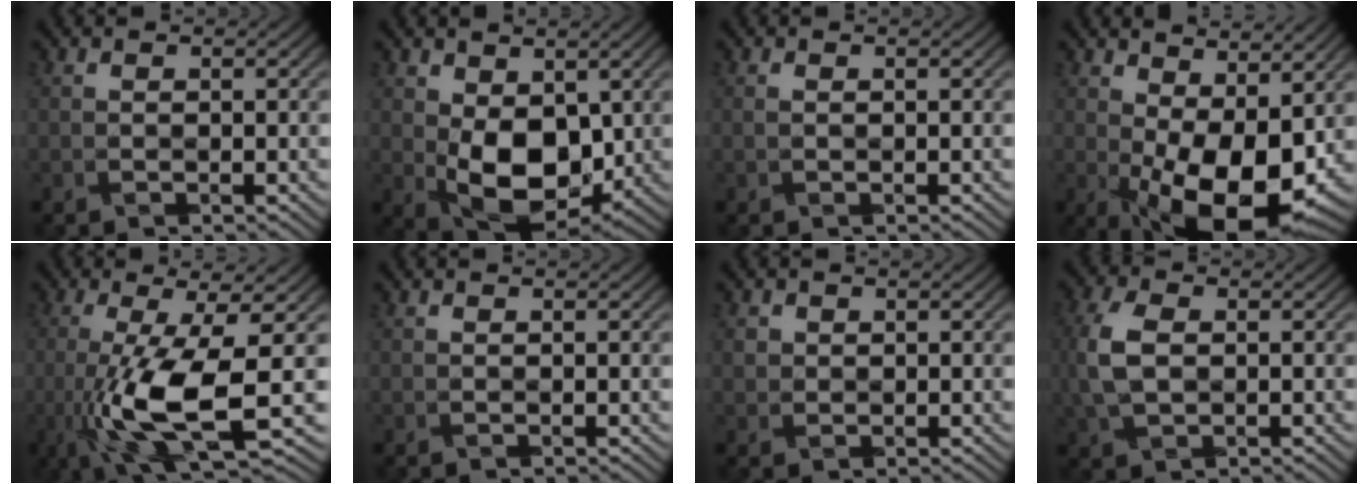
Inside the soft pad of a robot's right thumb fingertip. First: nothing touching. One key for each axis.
{"total": 9.1, "fx": 0.0, "fy": 5.8, "fz": 7.0, "tx": -0.143, "ty": -0.011, "tz": 0.001}
{"total": 0.6, "fx": 0.0, "fy": 0.4, "fz": 0.5, "tx": -0.012, "ty": 0.001, "tz": -0.001}
{"total": 13.0, "fx": 0.3, "fy": 6.2, "fz": 11.5, "tx": -0.177, "ty": -0.008, "tz": 0.008}
{"total": 10.9, "fx": -3.1, "fy": 2.4, "fz": 10.2, "tx": -0.193, "ty": -0.010, "tz": -0.061}
{"total": 0.0}
{"total": 1.3, "fx": 0.5, "fy": 1.2, "fz": 0.2, "tx": -0.010, "ty": 0.000, "tz": 0.006}
{"total": 6.4, "fx": -0.1, "fy": 4.2, "fz": 4.9, "tx": -0.133, "ty": 0.002, "tz": -0.006}